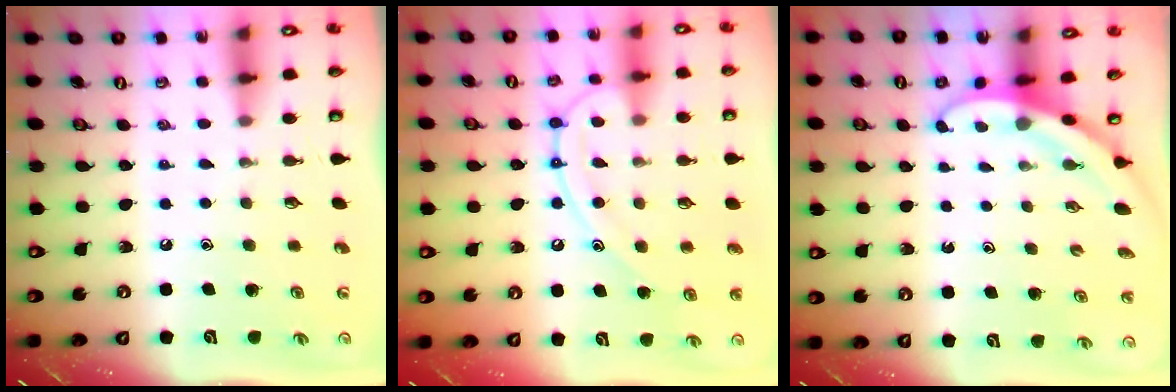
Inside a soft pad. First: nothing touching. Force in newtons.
{"total": 14.6, "press": 14.6, "slide": 1.3}
{"total": 3.2, "press": 3.2, "slide": 0.2}